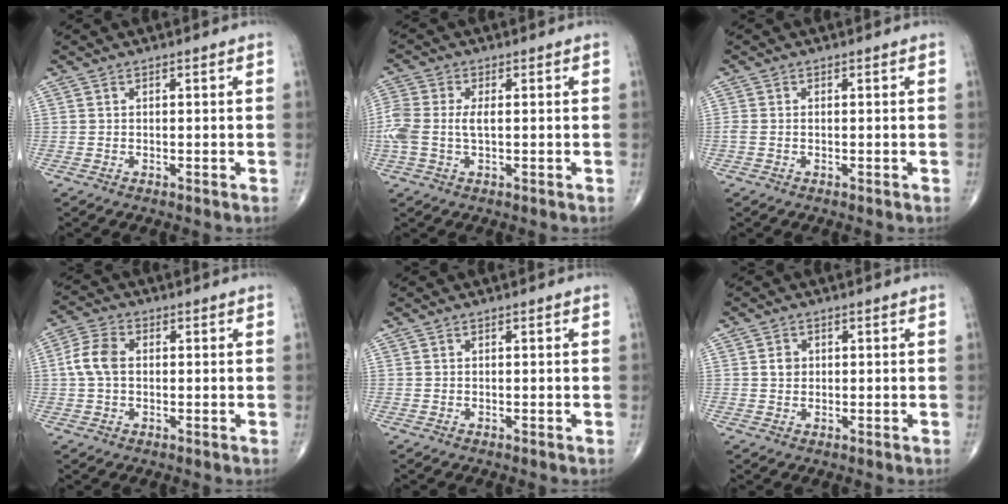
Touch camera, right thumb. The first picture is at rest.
{"total": 7.2, "force": [-0.1, 3.8, 6.2], "torque": [-0.171, 0.016, -0.001]}
{"total": 1.4, "force": [-0.2, 0.8, 1.1], "torque": [-0.034, 0.005, -0.002]}
{"total": 6.0, "force": [0.3, 4.0, 4.5], "torque": [-0.098, 0.015, -0.001]}
{"total": 0.0}
{"total": 2.0, "force": [0.3, 1.7, 1.0], "torque": [-0.009, 0.001, 0.005]}